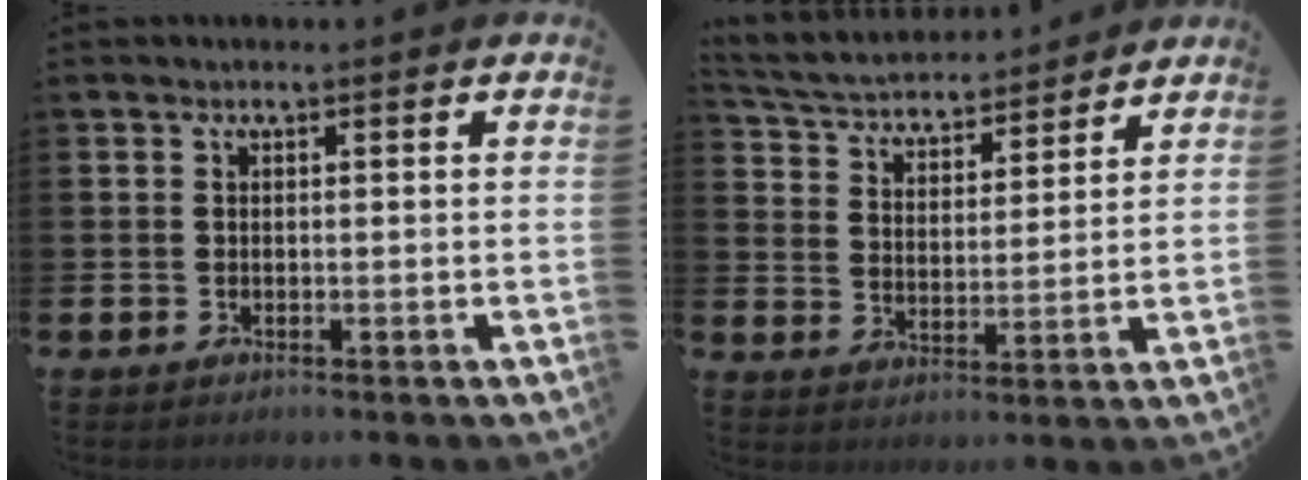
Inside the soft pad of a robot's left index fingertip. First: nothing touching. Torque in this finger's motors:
{"motor_torque": [-0.21, -1.93, -0.05, 0.09]}